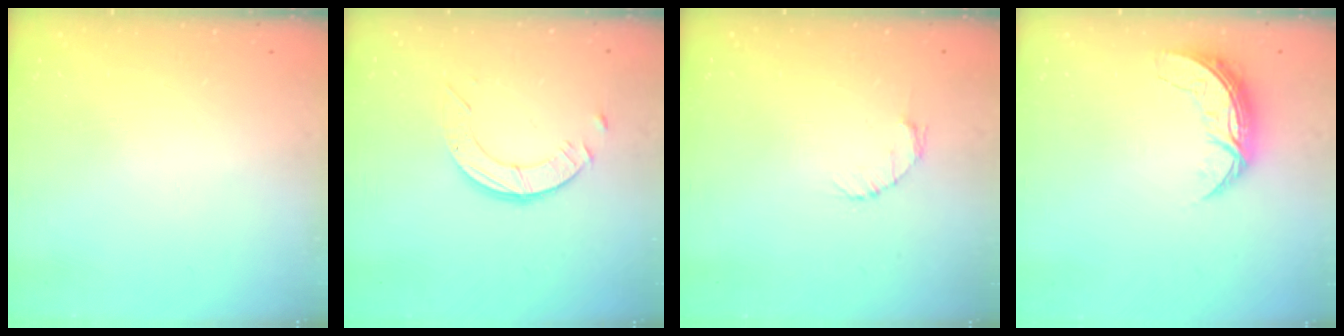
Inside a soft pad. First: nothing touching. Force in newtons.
{"total": 4.2, "press": 4.2, "slide": 0.2}
{"total": 2.7, "press": 2.7, "slide": 0.4}
{"total": 7.1, "press": 7.1, "slide": 0.6}